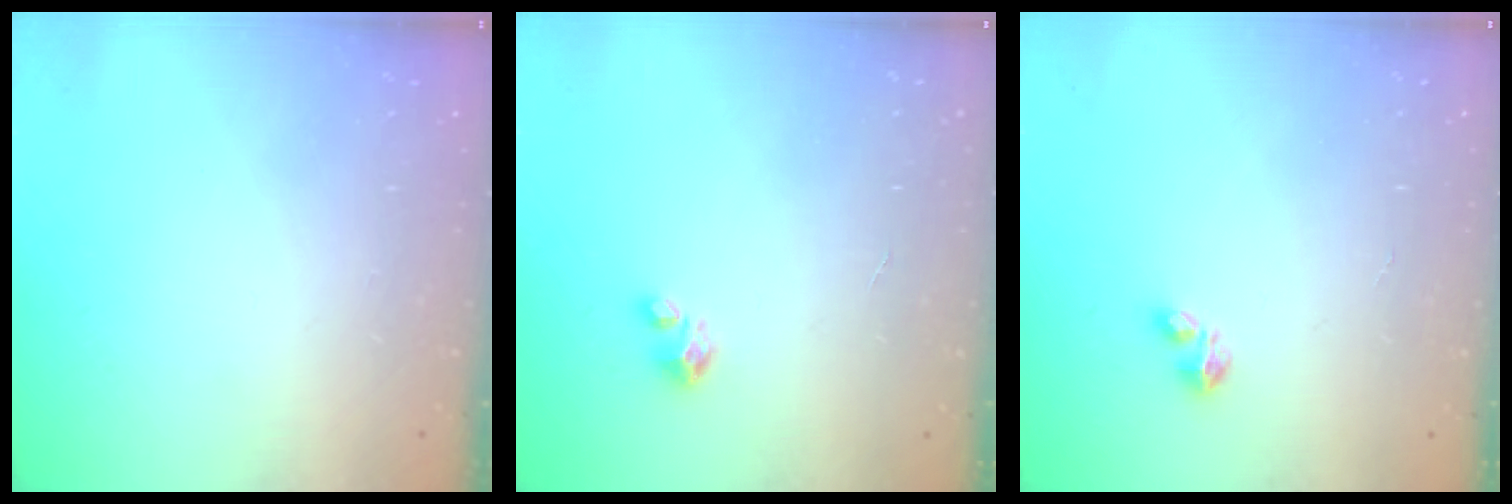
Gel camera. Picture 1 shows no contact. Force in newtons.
{"total": 1.7, "press": 1.7, "slide": 0.1}
{"total": 2.9, "press": 2.9, "slide": 0.5}